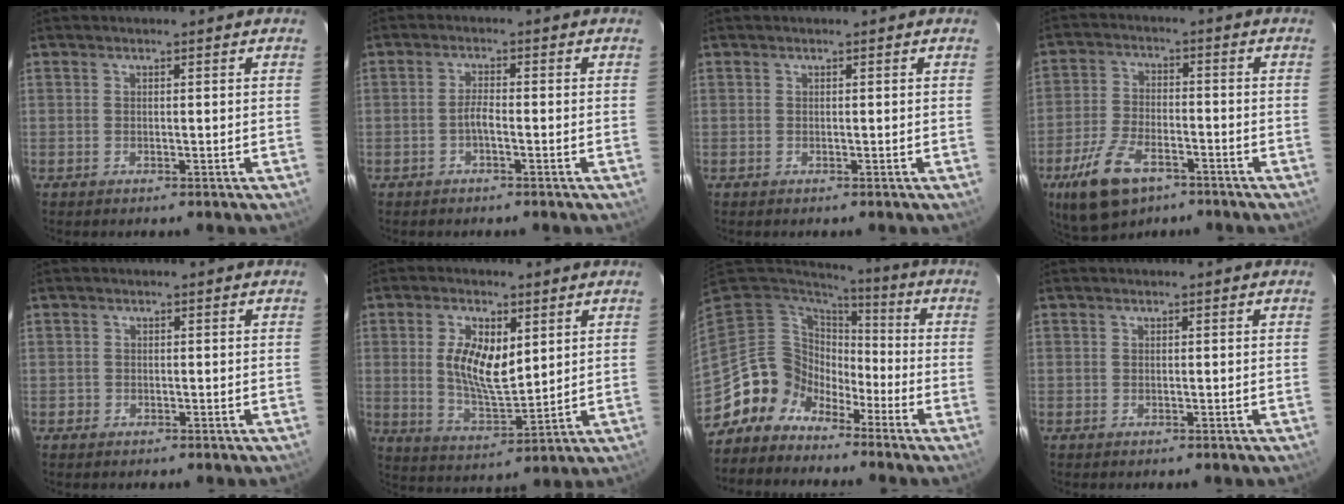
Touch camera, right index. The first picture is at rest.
{"total": 2.0, "force": [-1.0, 0.3, 1.6], "torque": [-0.034, 0.005, -0.022]}
{"total": 0.0}
{"total": 12.5, "force": [-7.5, 6.1, 7.9], "torque": [-0.182, -0.017, -0.137]}
{"total": 1.3, "force": [-0.5, 1.1, 0.0], "torque": [-0.002, 0.003, -0.007]}
{"total": 10.2, "force": [2.6, 4.7, 8.7], "torque": [-0.166, 0.000, 0.056]}
{"total": 10.8, "force": [-7.1, 8.1, 0.3], "torque": [-0.029, 0.039, -0.140]}
{"total": 0.0}